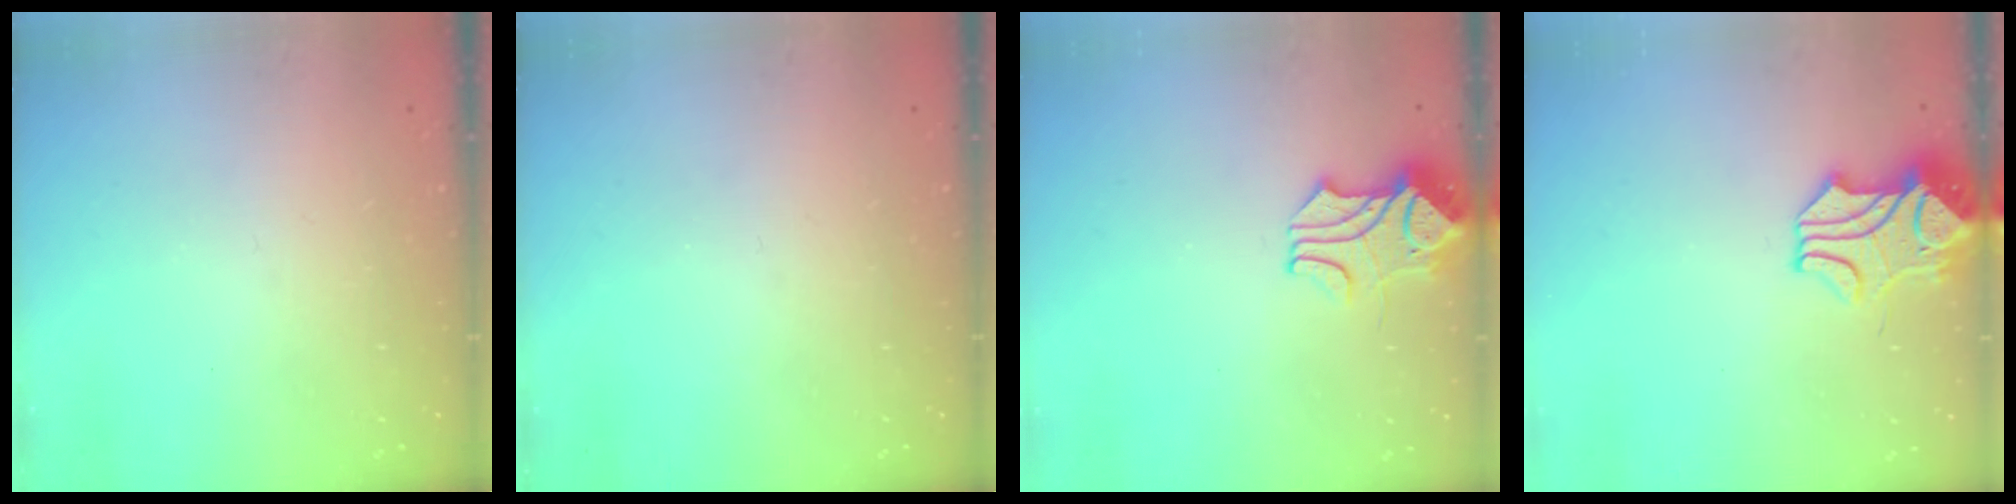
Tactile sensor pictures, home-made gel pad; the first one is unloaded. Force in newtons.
{"total": 0.0}
{"total": 2.0, "press": 1.7, "slide": 1.0}
{"total": 2.8, "press": 2.5, "slide": 1.1}